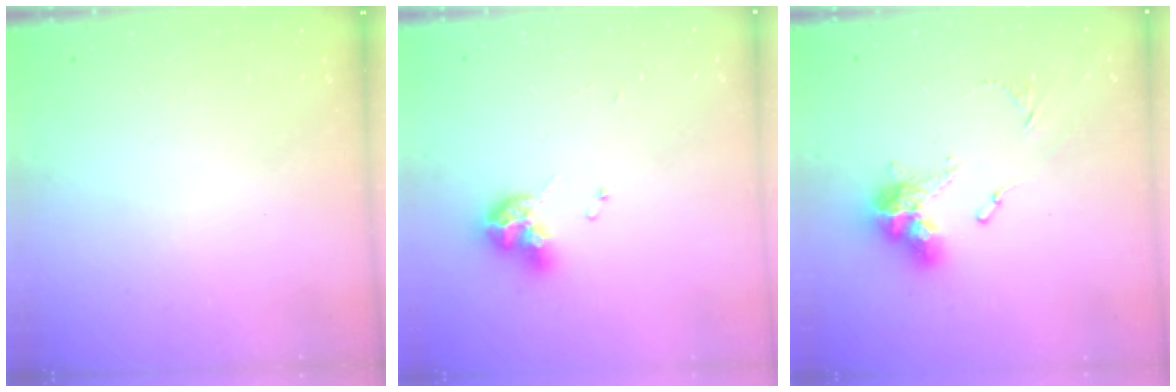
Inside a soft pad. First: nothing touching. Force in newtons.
{"total": 9.8, "press": 9.7, "slide": 1.1}
{"total": 13.3, "press": 13.3, "slide": 1.5}